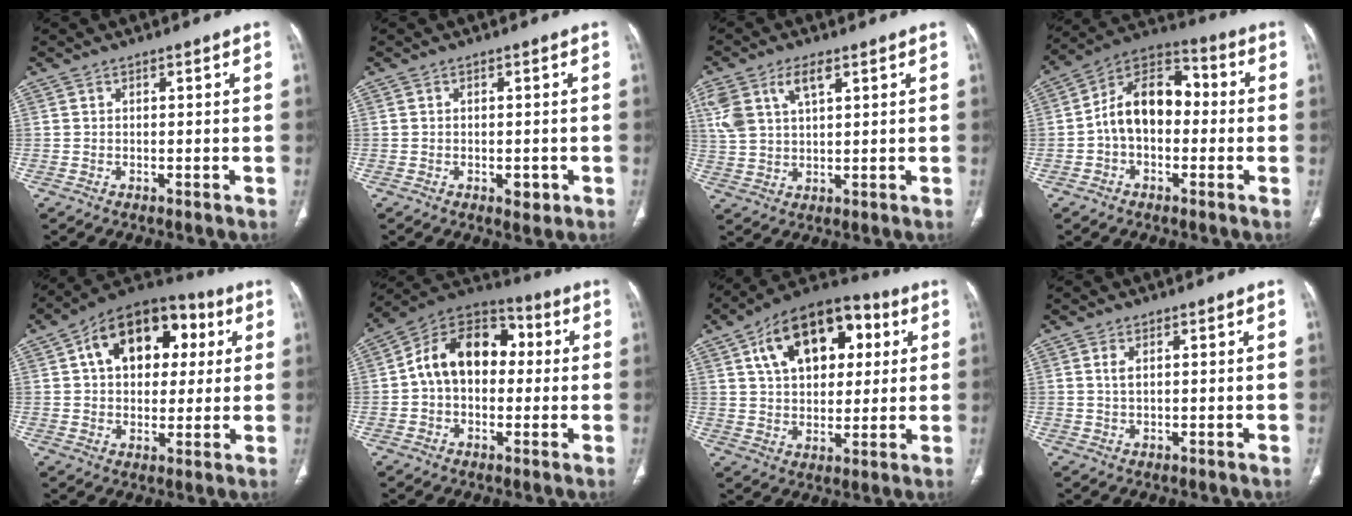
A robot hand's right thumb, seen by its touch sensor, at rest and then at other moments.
{"total": 2.2, "force": [-0.7, 1.3, 1.6], "torque": [-0.012, 0.001, -0.004]}
{"total": 8.9, "force": [4.0, 4.5, 6.6], "torque": [-0.143, 0.005, 0.085]}
{"total": 13.2, "force": [-0.8, 8.8, 9.8], "torque": [-0.141, 0.044, -0.027]}
{"total": 18.6, "force": [5.1, 12.3, 13.0], "torque": [-0.156, 0.020, 0.073]}
{"total": 15.8, "force": [1.4, 11.0, 11.2], "torque": [-0.152, 0.042, 0.010]}
{"total": 19.5, "force": [6.6, 11.8, 14.1], "torque": [-0.180, 0.007, 0.101]}
{"total": 1.8, "force": [0.7, 0.8, 1.5], "torque": [-0.034, 0.002, 0.019]}